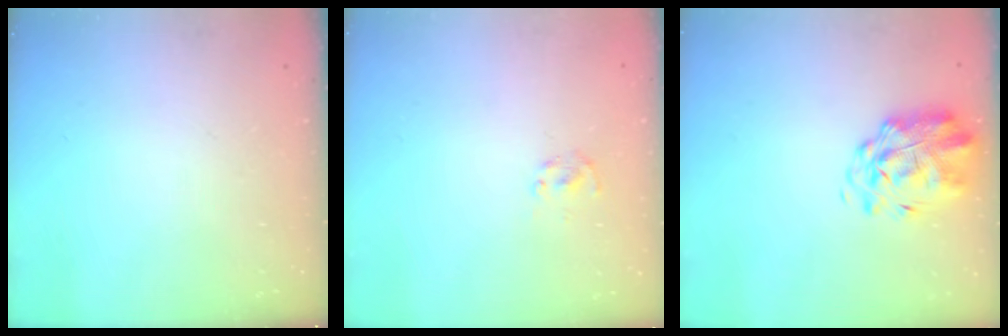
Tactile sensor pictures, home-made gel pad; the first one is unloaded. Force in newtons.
{"total": 2.0, "press": 1.8, "slide": 0.7}
{"total": 2.7, "press": 2.3, "slide": 1.5}